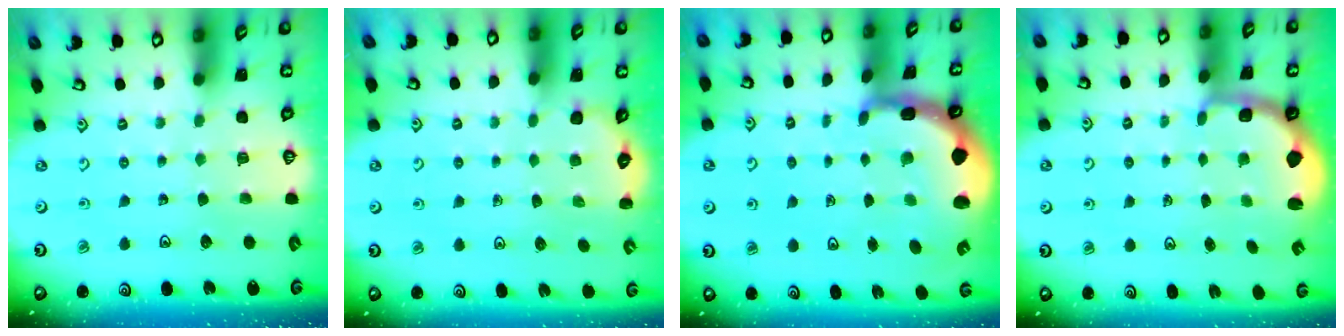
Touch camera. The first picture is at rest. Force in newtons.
{"total": 2.3, "press": 1.9, "slide": 1.3}
{"total": 3.8, "press": 3.6, "slide": 1.0}
{"total": 2.1, "press": 1.3, "slide": 1.6}